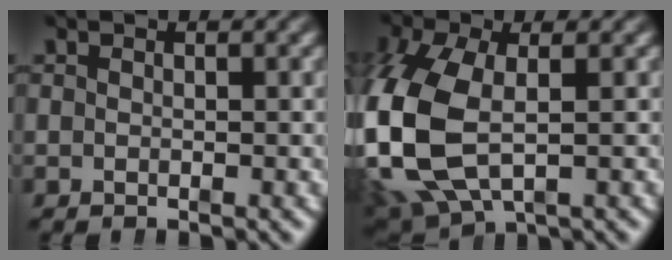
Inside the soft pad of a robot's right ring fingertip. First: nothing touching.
{"total": 10.0, "force": [-1.0, 7.2, 6.8], "torque": [-0.206, -0.047, 0.005]}